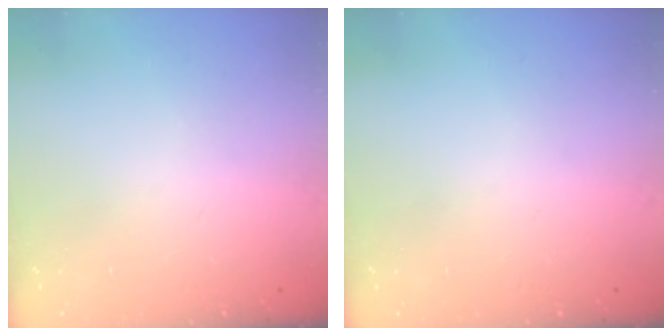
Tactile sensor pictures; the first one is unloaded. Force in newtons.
{"total": 0.0}